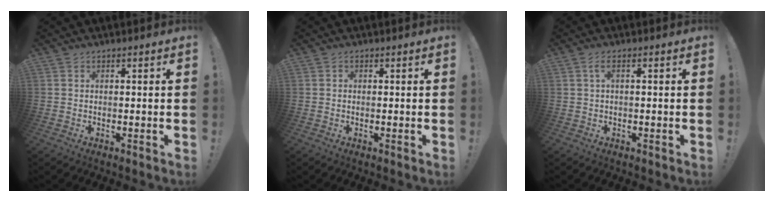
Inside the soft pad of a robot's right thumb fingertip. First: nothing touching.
{"total": 0.5, "force": [-0.3, 0.4, 0.0], "torque": [0.002, 0.001, -0.006]}
{"total": 2.6, "force": [-0.1, 0.5, 2.6], "torque": [-0.047, 0.003, -0.002]}